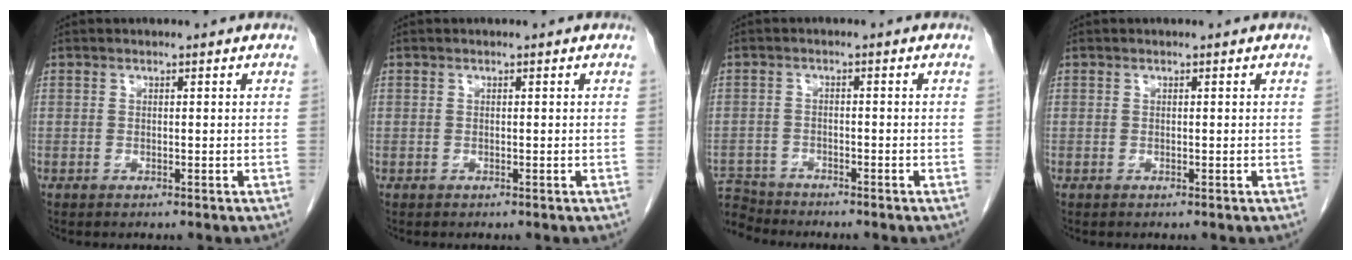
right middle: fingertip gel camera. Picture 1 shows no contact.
{"total": 0.0}
{"total": 5.8, "force": [-5.7, 1.1, -0.4], "torque": [0.007, -0.001, -0.110]}
{"total": 0.0}